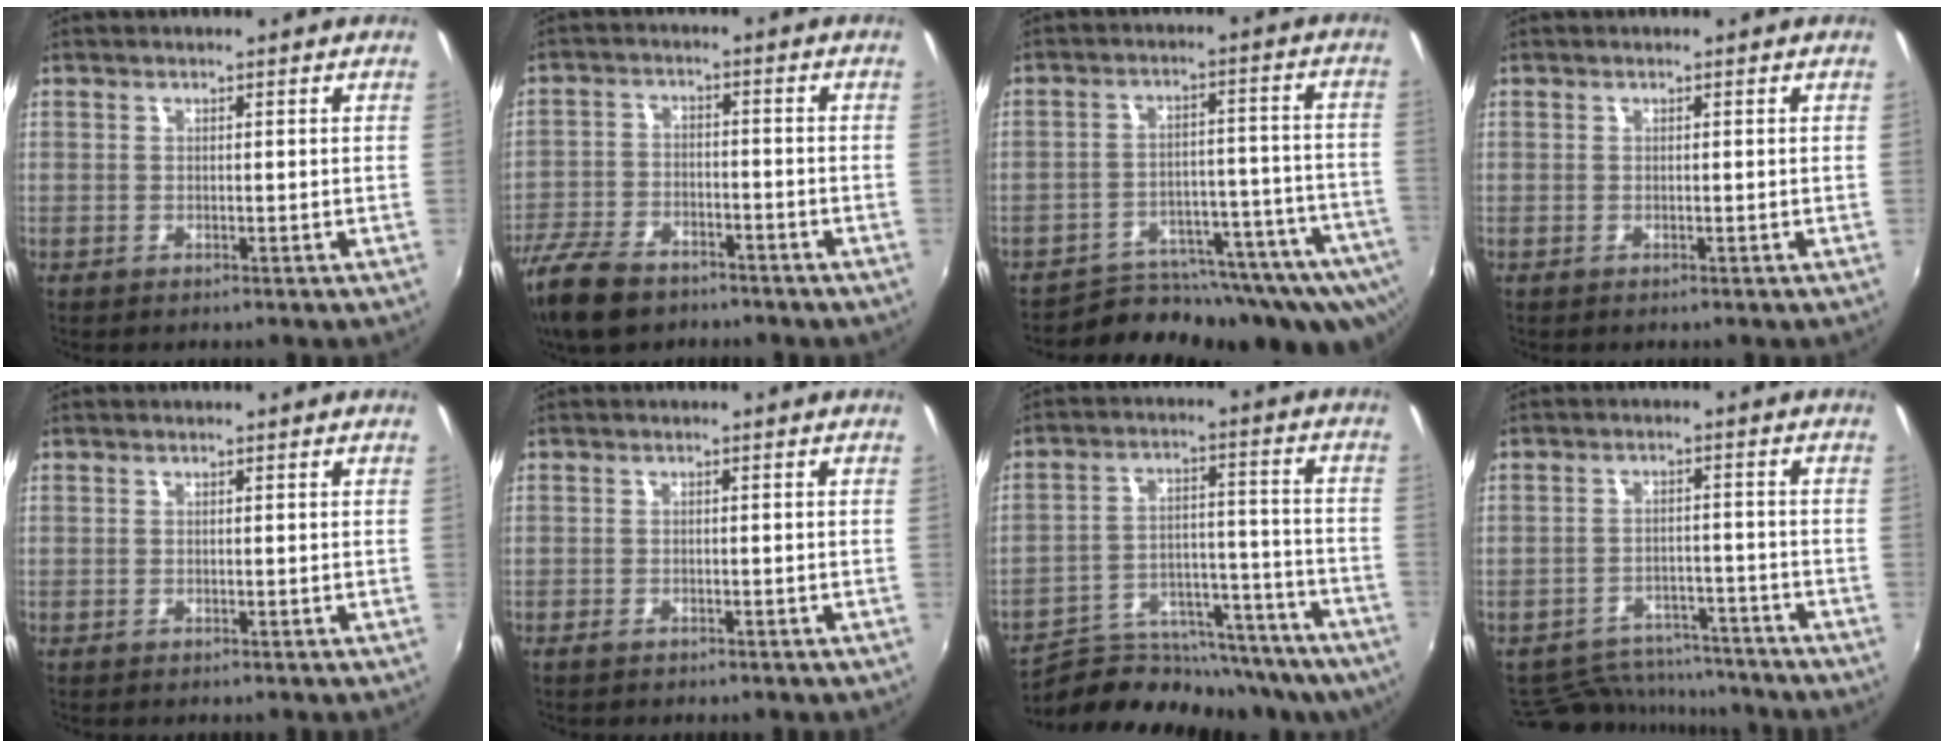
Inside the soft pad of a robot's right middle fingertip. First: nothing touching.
{"total": 12.4, "force": [-9.0, 5.9, 6.1], "torque": [-0.157, -0.020, -0.165]}
{"total": 23.5, "force": [-19.2, 8.6, 10.5], "torque": [-0.133, -0.003, -0.236]}
{"total": 0.0}
{"total": 0.0}
{"total": 1.6, "force": [-1.2, 0.8, 0.7], "torque": [-0.014, -0.002, -0.018]}
{"total": 22.9, "force": [-19.4, 7.2, 9.8], "torque": [-0.165, -0.011, -0.264]}
{"total": 12.2, "force": [-10.8, 4.9, 2.7], "torque": [-0.069, 0.021, -0.143]}